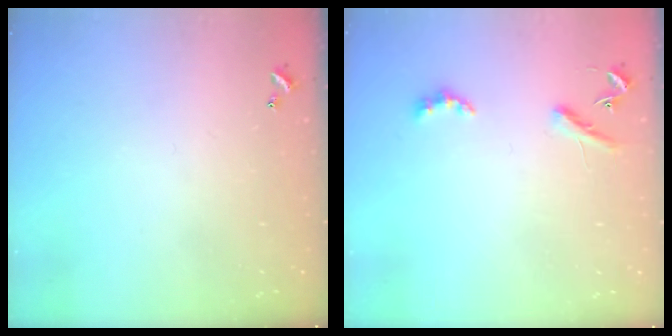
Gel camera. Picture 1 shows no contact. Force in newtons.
{"total": 3.1, "press": 3.0, "slide": 0.6}